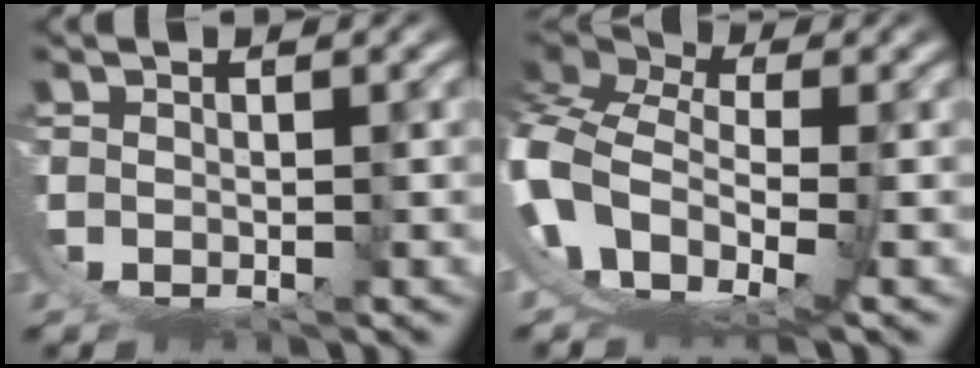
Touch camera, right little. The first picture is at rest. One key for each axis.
{"total": 11.7, "fx": -0.4, "fy": 8.6, "fz": 7.9, "tx": -0.192, "ty": -0.039, "tz": -0.006}